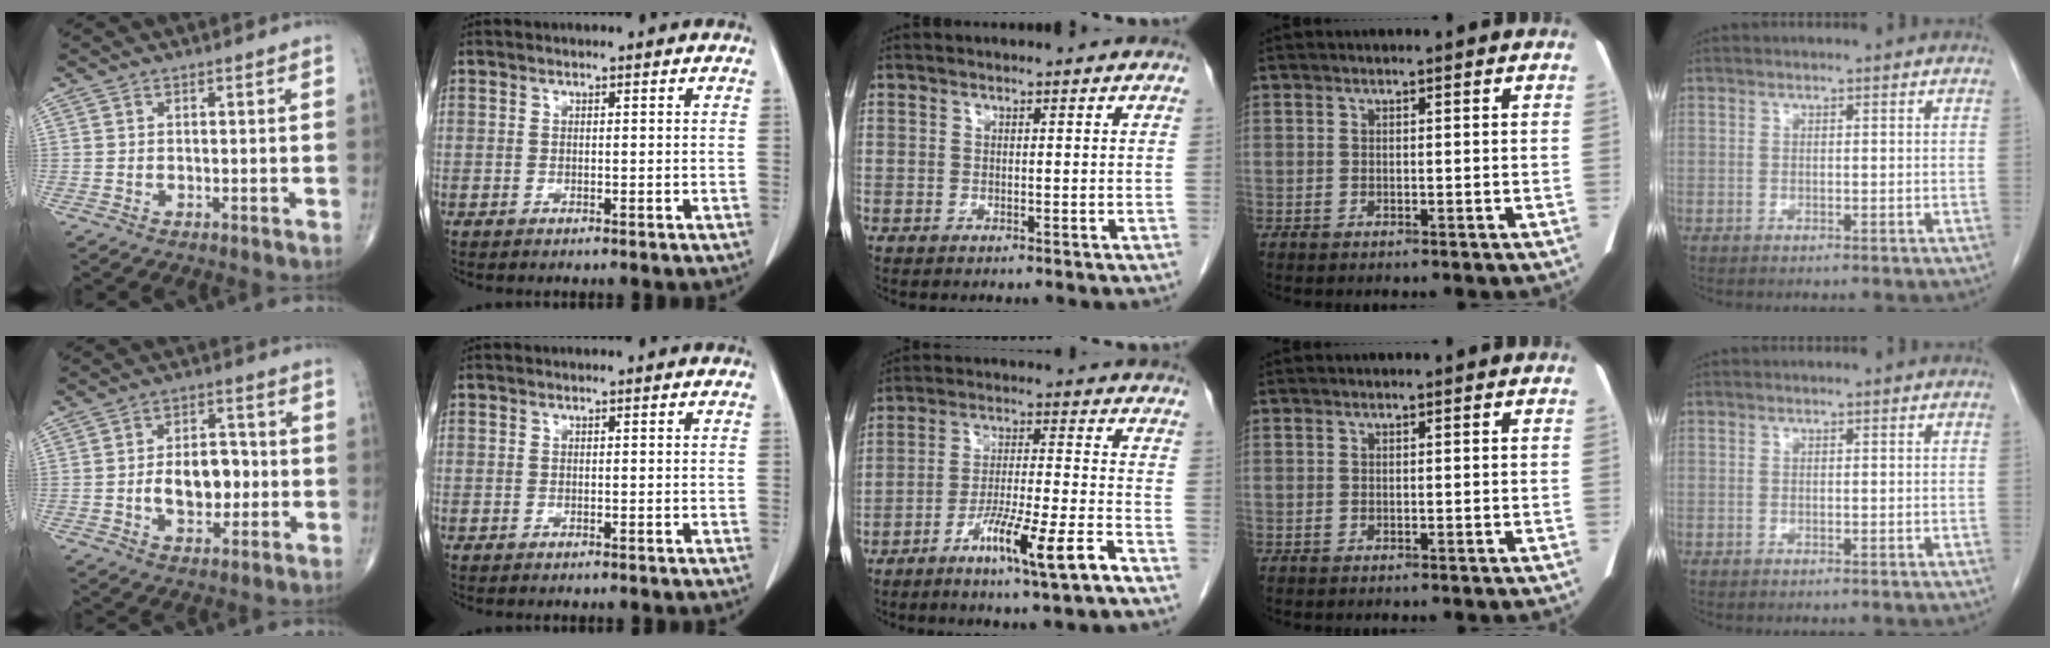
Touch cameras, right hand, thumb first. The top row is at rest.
{"thumb": {"total": 9.5, "force": [-1.2, 5.9, 7.4], "torque": [-0.095, 0.017, -0.020]}, "middle": {"total": 10.0, "force": [-6.0, -0.3, 8.0], "torque": [-0.140, -0.007, -0.103]}}